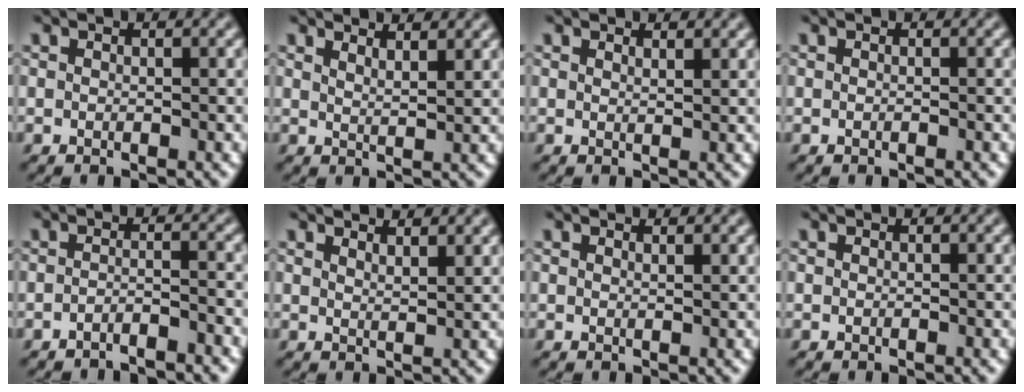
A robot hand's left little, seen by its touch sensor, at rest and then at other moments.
{"total": 2.2, "force": [1.9, 0.2, 1.2], "torque": [-0.012, 0.005, 0.031]}
{"total": 0.9, "force": [0.8, -0.1, 0.3], "torque": [-0.011, 0.001, 0.014]}
{"total": 0.0}
{"total": 2.0, "force": [-1.8, -0.1, 0.7], "torque": [-0.011, 0.006, -0.037]}
{"total": 1.8, "force": [1.7, 0.0, 0.8], "torque": [-0.011, 0.005, 0.029]}
{"total": 0.6, "force": [0.5, -0.2, 0.2], "torque": [-0.007, 0.001, 0.009]}
{"total": 0.0}